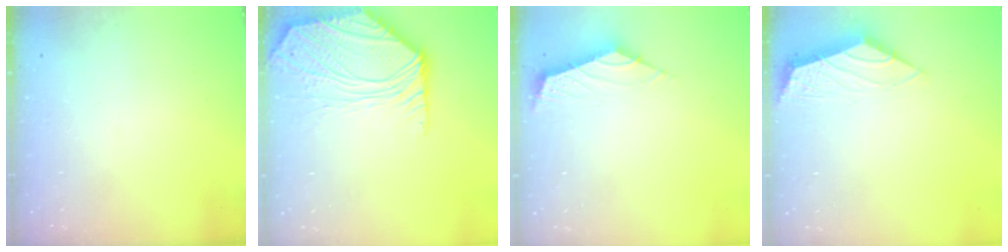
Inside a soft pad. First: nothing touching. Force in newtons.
{"total": 8.1, "press": 8.0, "slide": 1.2}
{"total": 2.5, "press": 2.5, "slide": 0.6}
{"total": 0.0}